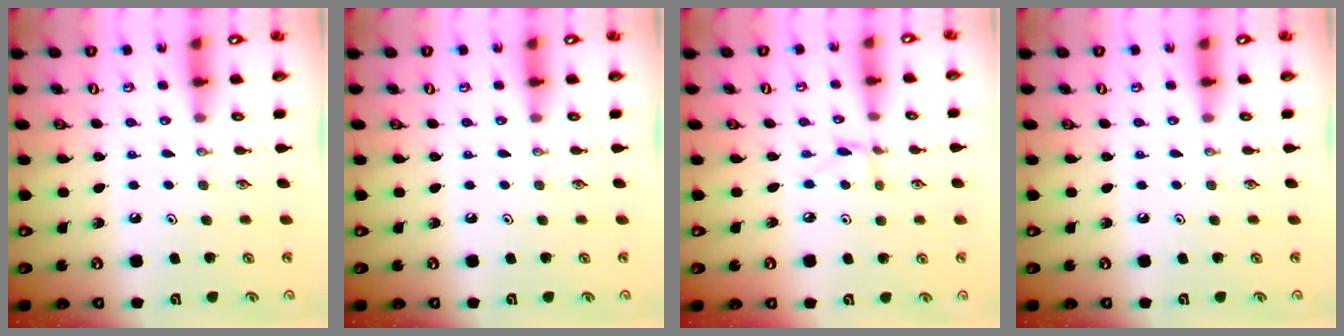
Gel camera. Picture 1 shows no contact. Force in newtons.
{"total": 0.0}
{"total": 4.0, "press": 4.0, "slide": 0.6}
{"total": 0.0}